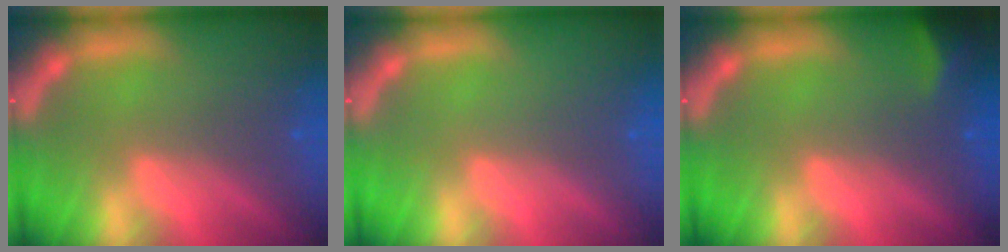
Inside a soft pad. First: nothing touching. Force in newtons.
{"total": 0.0}
{"total": 2.4}